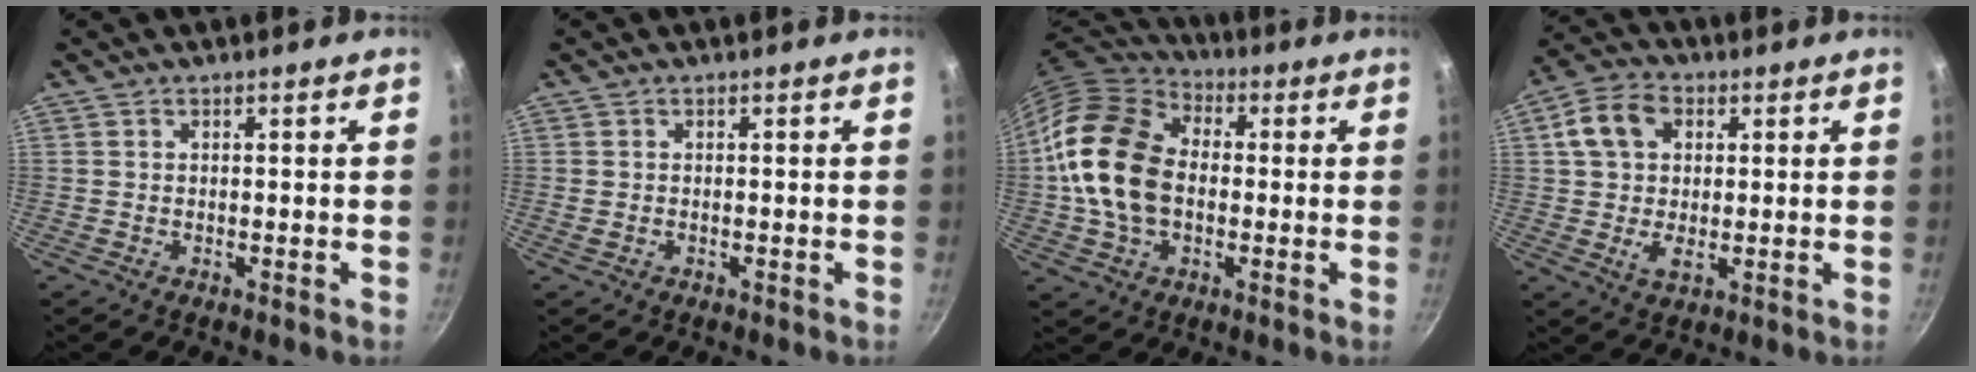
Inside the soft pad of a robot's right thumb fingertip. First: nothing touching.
{"total": 1.0, "force": [-0.2, 0.7, 0.6], "torque": [-0.013, 0.000, -0.003]}
{"total": 17.9, "force": [-0.1, 12.7, 12.6], "torque": [-0.220, 0.023, -0.014]}
{"total": 10.0, "force": [2.1, 7.2, 6.5], "torque": [-0.112, 0.004, 0.026]}